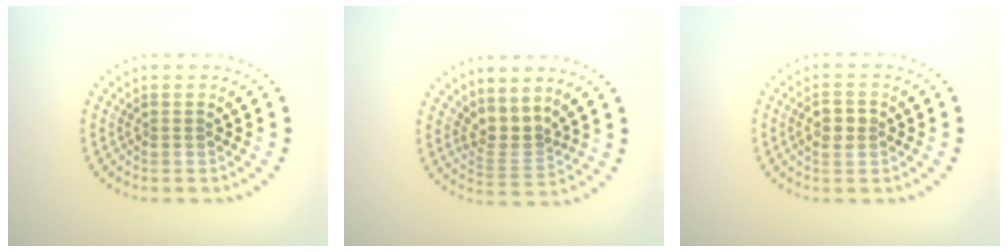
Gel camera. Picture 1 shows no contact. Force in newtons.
{"total": 2.5, "press": 1.8, "slide": 1.7}
{"total": 2.1, "press": 2.1, "slide": 0.3}